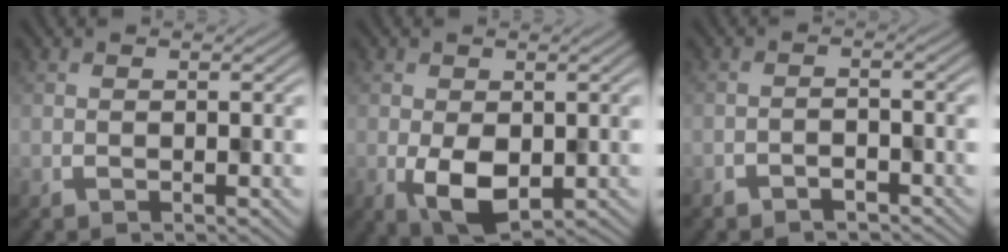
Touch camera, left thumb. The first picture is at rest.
{"total": 6.5, "force": [-1.6, 4.1, 4.8], "torque": [-0.098, -0.026, -0.013]}
{"total": 1.6, "force": [-1.5, 0.3, -0.3], "torque": [-0.002, -0.004, -0.022]}